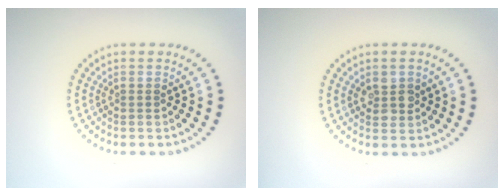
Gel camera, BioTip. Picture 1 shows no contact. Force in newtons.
{"total": 2.2, "press": 2.1, "slide": 0.6}